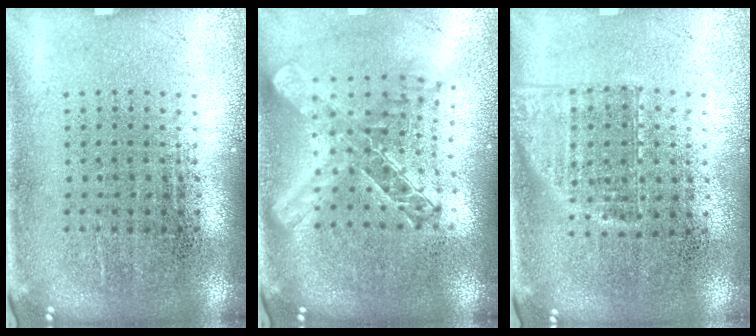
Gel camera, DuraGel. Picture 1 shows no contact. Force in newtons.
{"total": 1.9, "press": 1.6, "slide": 1.0}
{"total": 1.2, "press": 1.0, "slide": 0.7}